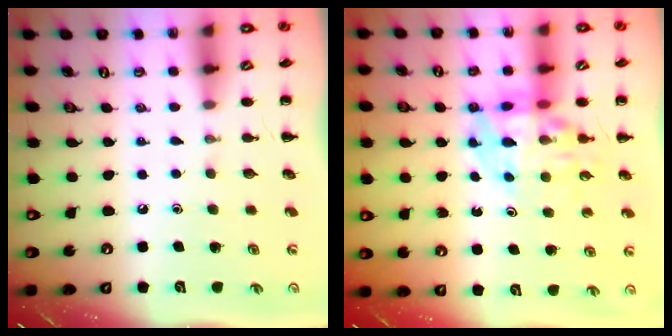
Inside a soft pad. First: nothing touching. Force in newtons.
{"total": 11.7, "press": 11.3, "slide": 3.1}